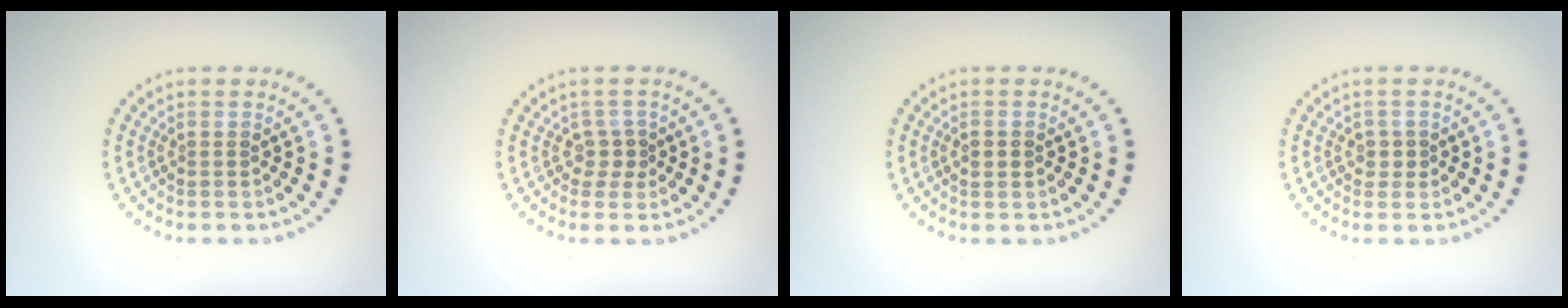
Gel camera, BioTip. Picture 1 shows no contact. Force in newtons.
{"total": 1.6, "press": 1.1, "slide": 1.1}
{"total": 1.1, "press": 1.1, "slide": 0.2}
{"total": 1.1, "press": 1.0, "slide": 0.6}